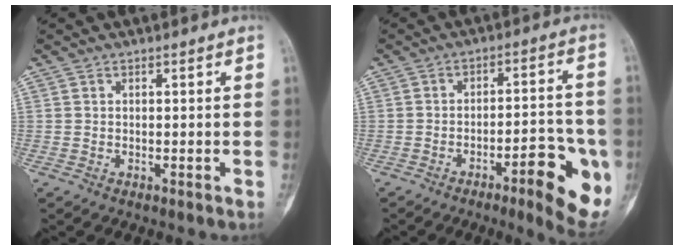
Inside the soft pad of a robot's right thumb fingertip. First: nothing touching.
{"total": 13.0, "force": [-5.5, 3.7, 11.2], "torque": [-0.123, 0.025, -0.070]}